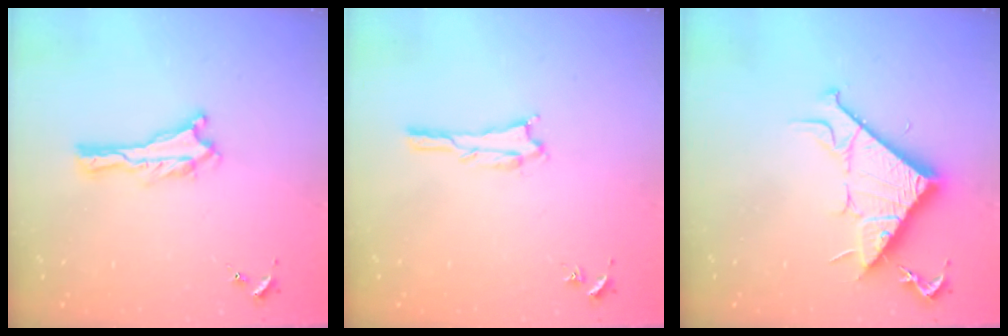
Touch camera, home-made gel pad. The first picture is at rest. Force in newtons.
{"total": 1.1, "press": 1.1, "slide": 0.1}
{"total": 11.4, "press": 11.4, "slide": 0.1}